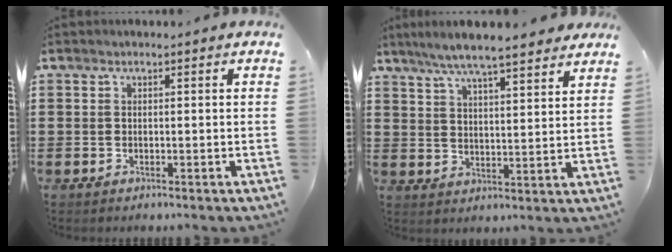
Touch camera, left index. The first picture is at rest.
{"total": 6.4, "force": [5.7, 0.1, 2.8], "torque": [-0.076, -0.023, 0.101]}